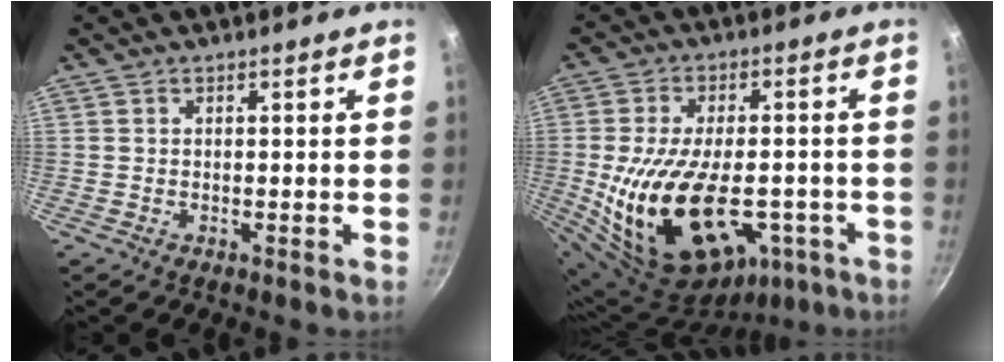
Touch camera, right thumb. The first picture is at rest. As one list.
[{"total": 22.9, "force": [-6.2, 12.9, 17.9], "torque": [-0.294, 0.013, -0.079]}]